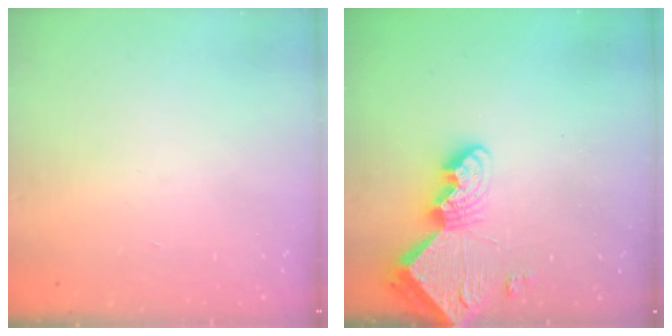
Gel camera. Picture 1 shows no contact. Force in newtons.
{"total": 10.7, "press": 10.7, "slide": 0.7}